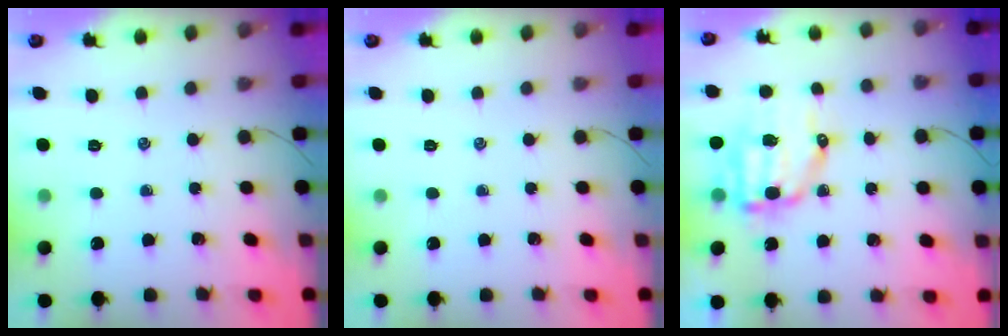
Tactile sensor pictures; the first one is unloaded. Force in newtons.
{"total": 0.0}
{"total": 9.6, "press": 9.3, "slide": 2.0}